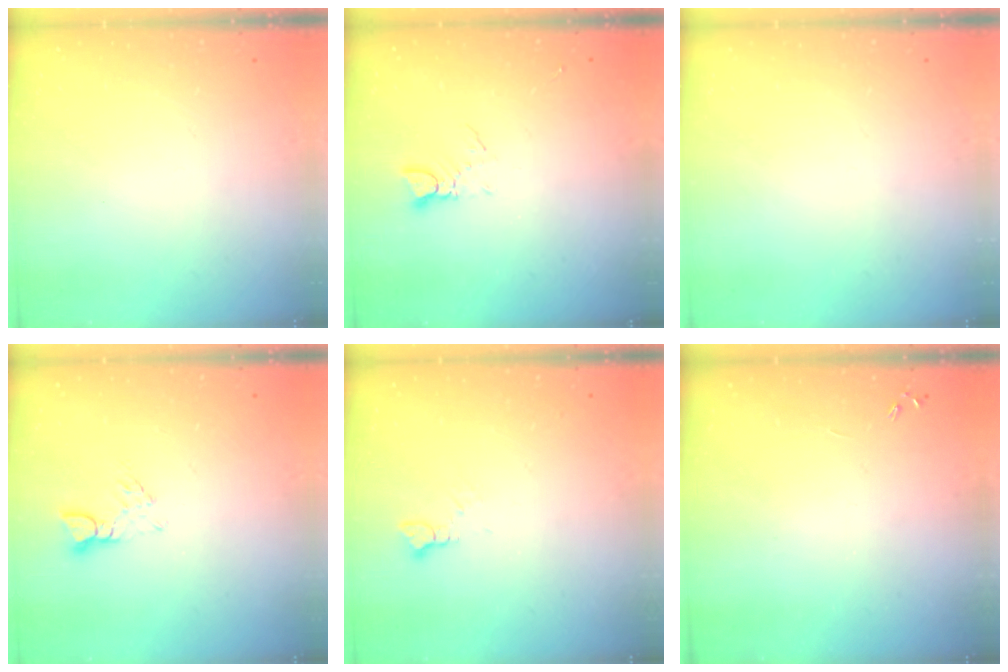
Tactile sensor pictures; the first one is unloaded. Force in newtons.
{"total": 3.4, "press": 3.4, "slide": 0.2}
{"total": 0.0}
{"total": 2.8, "press": 2.8, "slide": 0.3}
{"total": 2.8, "press": 2.8, "slide": 0.5}
{"total": 0.0}